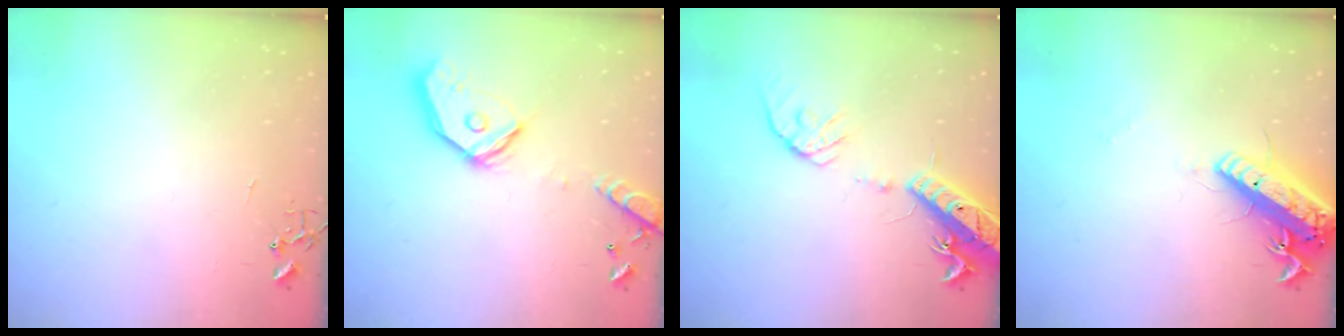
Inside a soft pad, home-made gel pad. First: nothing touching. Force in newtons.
{"total": 17.6, "press": 17.4, "slide": 2.7}
{"total": 16.0, "press": 15.7, "slide": 3.3}
{"total": 17.2, "press": 16.8, "slide": 3.6}